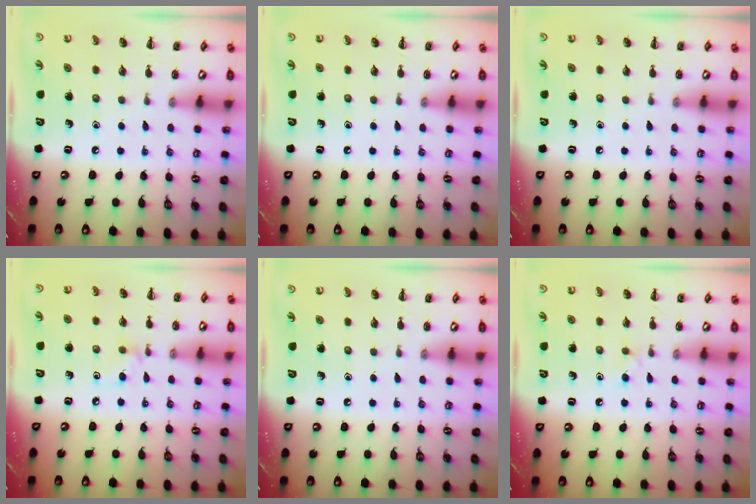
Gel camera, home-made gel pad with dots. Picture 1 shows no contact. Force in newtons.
{"total": 0.0}
{"total": 0.0}
{"total": 4.3, "press": 3.9, "slide": 1.7}
{"total": 0.0}
{"total": 3.2, "press": 2.9, "slide": 1.3}